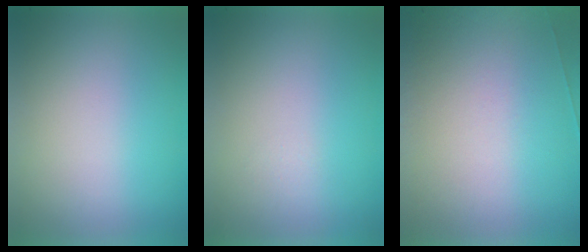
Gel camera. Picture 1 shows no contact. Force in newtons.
{"total": 1.3}
{"total": 6.7}